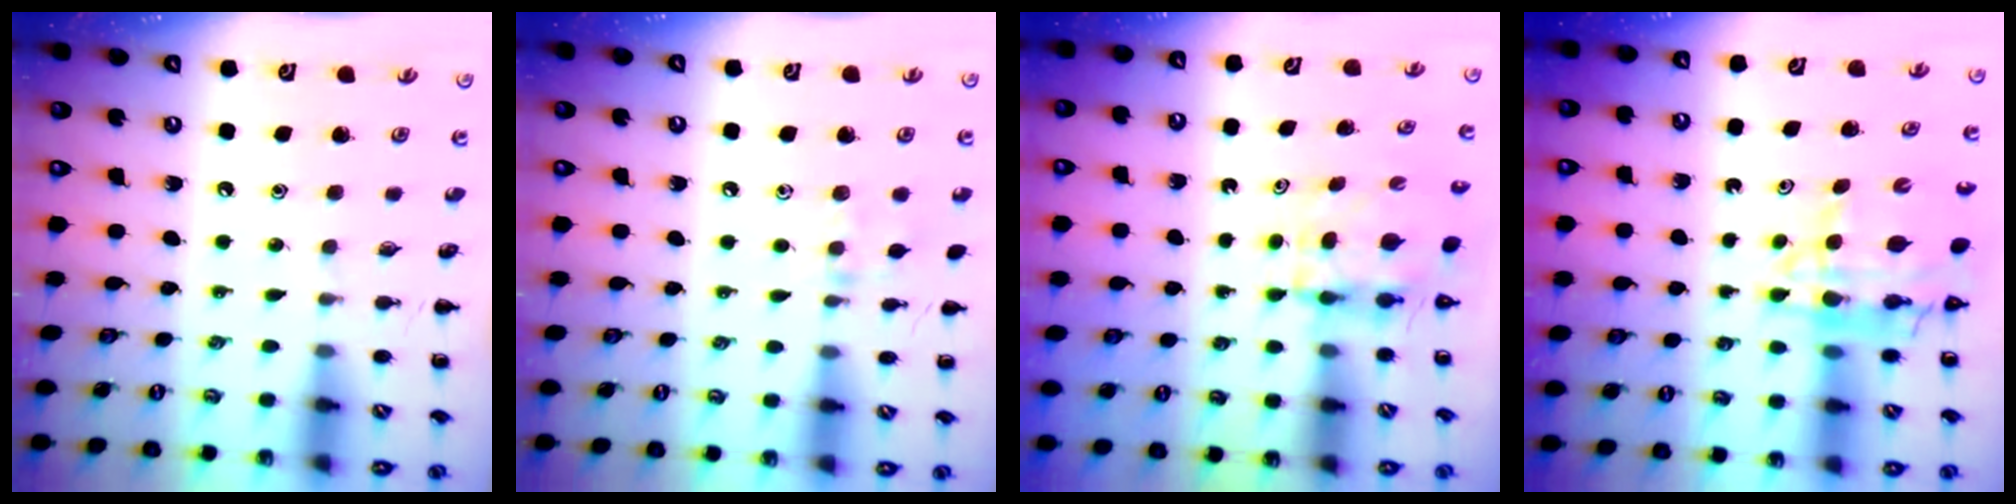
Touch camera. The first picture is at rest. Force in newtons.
{"total": 6.6, "press": 6.3, "slide": 2.0}
{"total": 4.0, "press": 3.9, "slide": 0.3}
{"total": 8.5, "press": 8.0, "slide": 2.9}